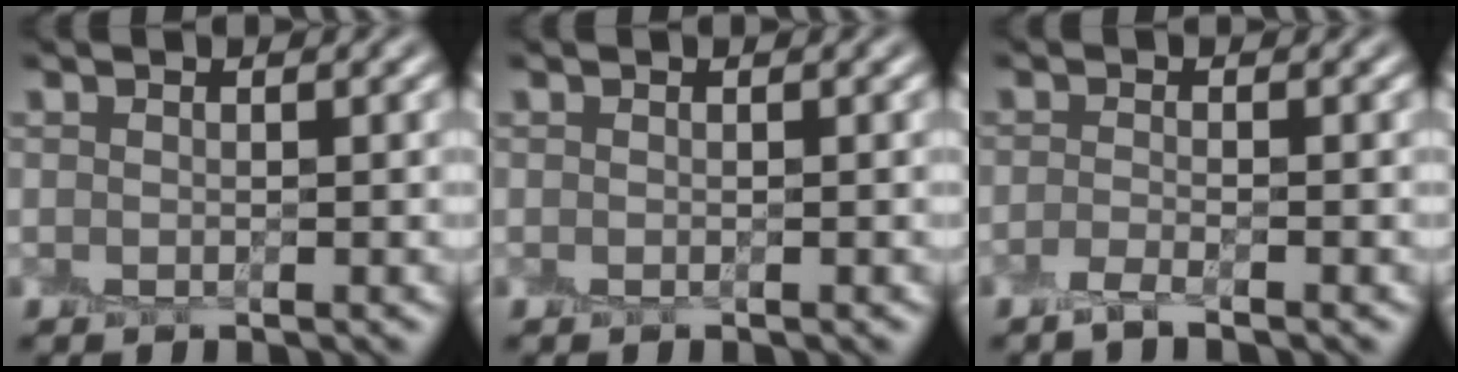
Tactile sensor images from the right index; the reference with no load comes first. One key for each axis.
{"total": 0.0}
{"total": 1.6, "fx": -1.1, "fy": 0.3, "fz": 1.0, "tx": -0.016, "ty": -0.007, "tz": -0.030}